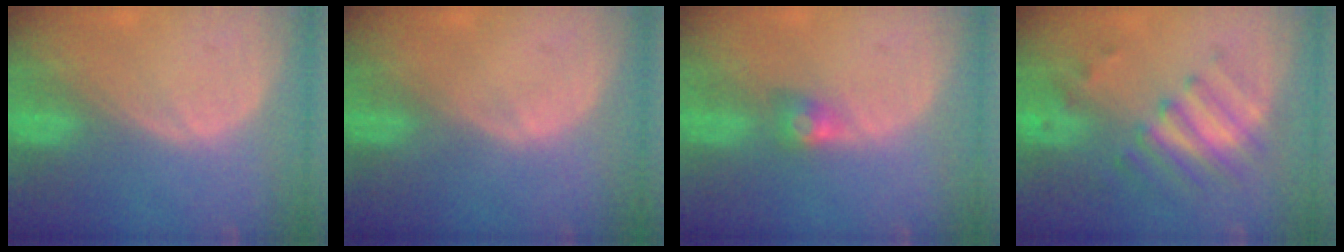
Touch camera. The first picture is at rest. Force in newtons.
{"total": 0.0}
{"total": 3.0, "press": 2.5, "slide": 1.7}
{"total": 7.7, "press": 6.9, "slide": 3.4}